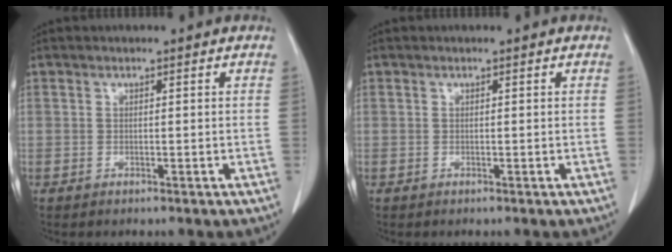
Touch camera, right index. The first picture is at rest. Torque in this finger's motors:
{"motor_torque": [0.00, 0.00, 0.00, 0.00]}